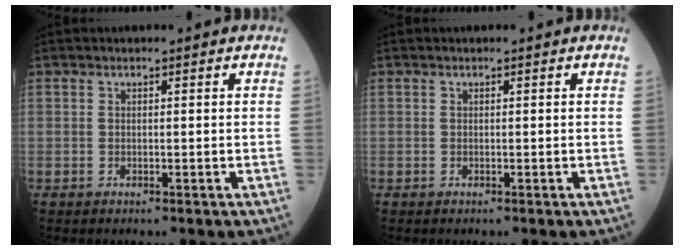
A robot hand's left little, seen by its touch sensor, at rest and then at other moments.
{"total": 0.0}